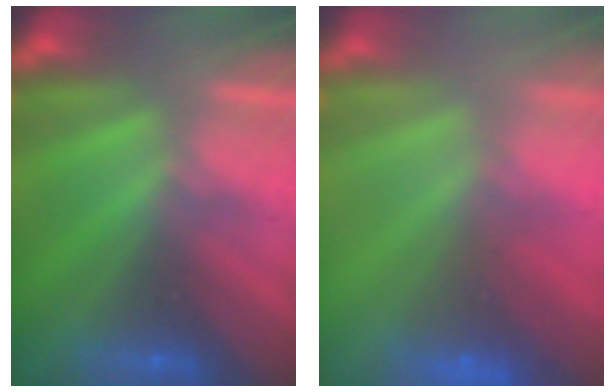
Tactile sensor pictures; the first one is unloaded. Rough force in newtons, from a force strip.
{"total": 8.7}